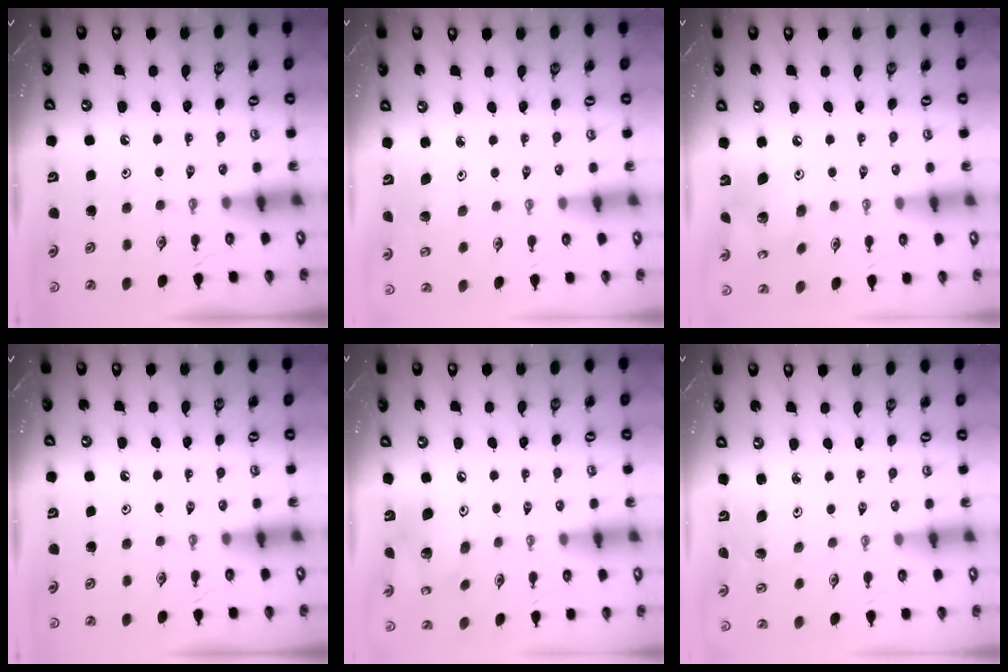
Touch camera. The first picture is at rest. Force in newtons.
{"total": 2.9, "press": 2.8, "slide": 0.8}
{"total": 9.5, "press": 9.5, "slide": 0.4}
{"total": 0.0}
{"total": 14.3, "press": 14.1, "slide": 2.5}
{"total": 2.1, "press": 2.1, "slide": 0.2}